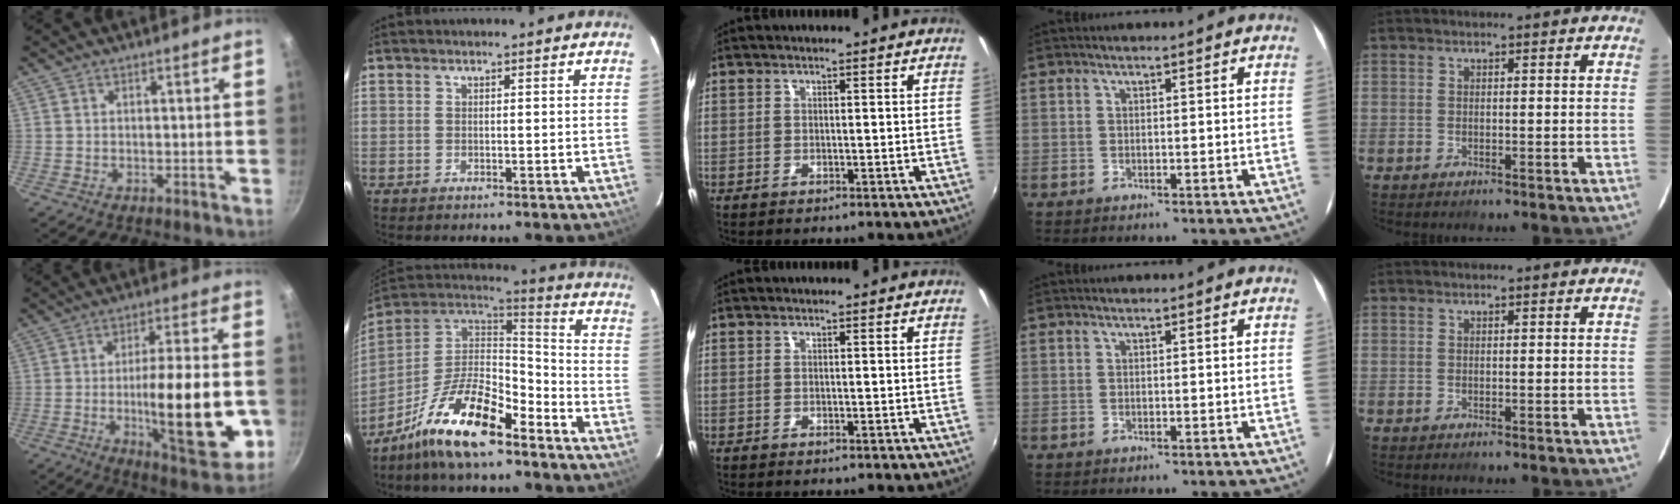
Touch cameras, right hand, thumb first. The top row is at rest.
{"thumb": {"total": 20.7, "force": [-4.7, 5.8, 19.2], "torque": [-0.272, 0.013, -0.066]}, "index": {"total": 17.4, "force": [-11.2, 5.8, 11.9], "torque": [-0.236, 0.003, -0.208]}}